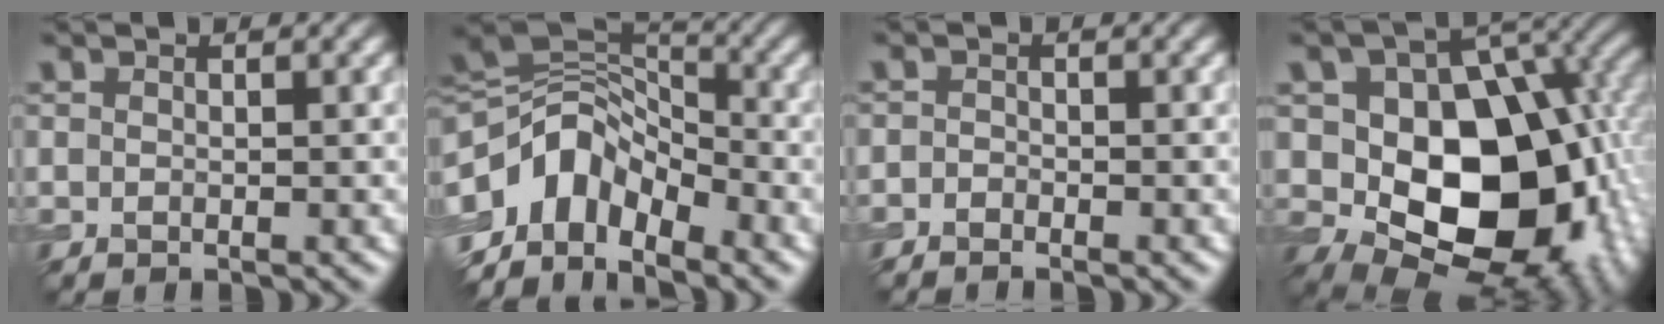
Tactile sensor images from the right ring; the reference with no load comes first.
{"total": 7.7, "force": [-4.2, 4.8, 4.4], "torque": [-0.069, 0.008, -0.088]}
{"total": 0.7, "force": [-0.6, 0.3, 0.1], "torque": [0.000, -0.002, -0.015]}
{"total": 15.1, "force": [-1.1, 10.0, 11.2], "torque": [-0.134, -0.004, -0.025]}